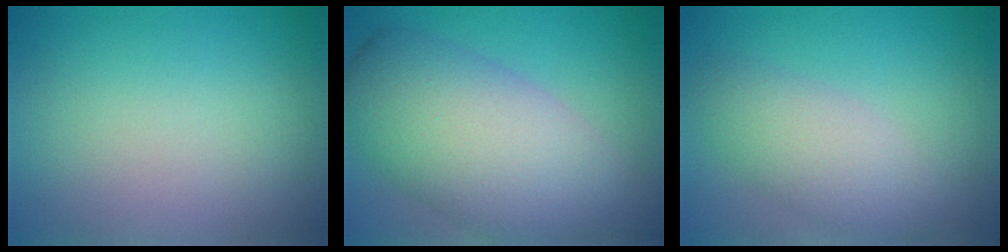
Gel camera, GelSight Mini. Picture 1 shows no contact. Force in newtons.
{"total": 11.4, "press": 11.4, "slide": 0.6}
{"total": 4.1, "press": 4.1, "slide": 0.1}